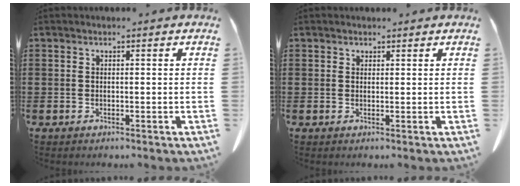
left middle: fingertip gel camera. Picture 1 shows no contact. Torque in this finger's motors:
{"motor_torque": [0.03, -0.02, 0.01, 0.00]}